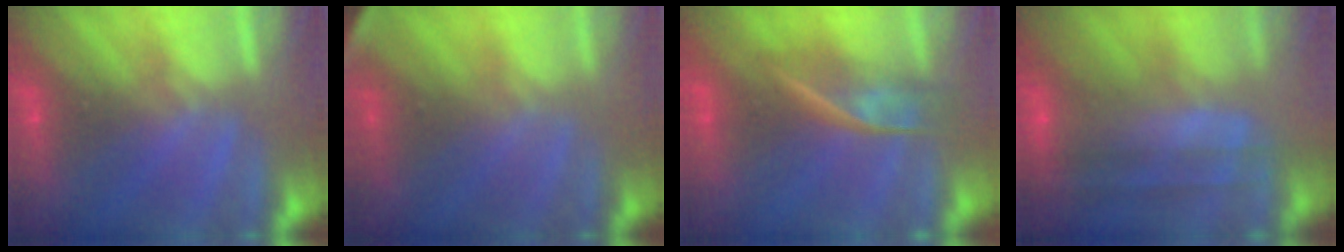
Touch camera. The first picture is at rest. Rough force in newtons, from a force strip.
{"total": 2.8}
{"total": 2.4}
{"total": 7.8}